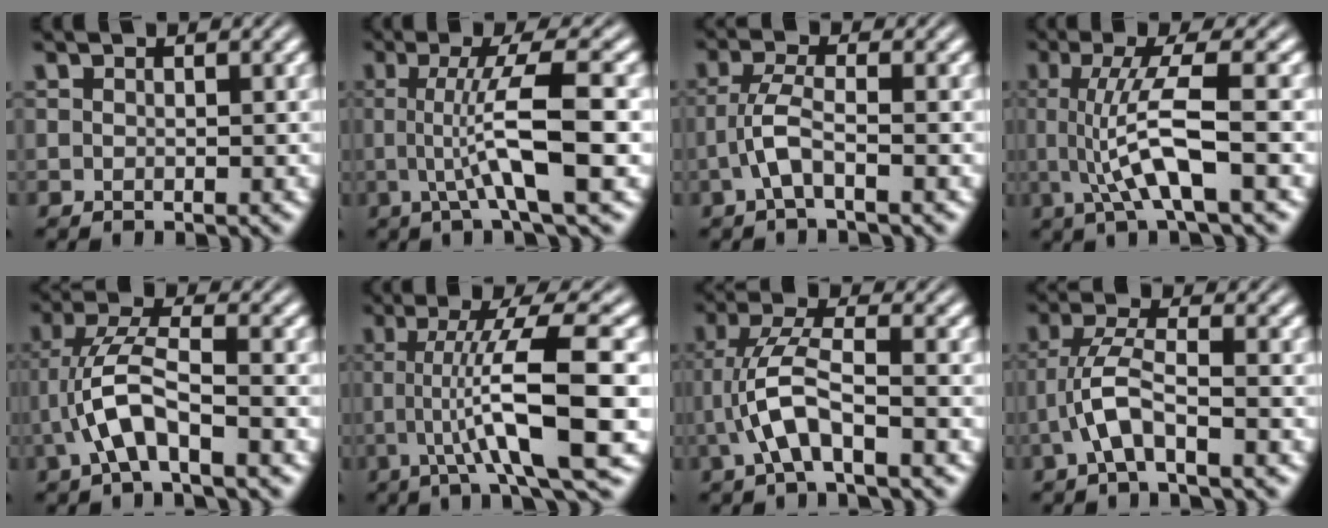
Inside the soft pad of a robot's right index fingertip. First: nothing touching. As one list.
[{"total": 5.7, "force": [0.1, -0.1, 5.7], "torque": [-0.095, -0.008, 0.006]}, {"total": 2.6, "force": [-1.0, 0.1, 2.4], "torque": [-0.050, -0.010, -0.011]}, {"total": 5.7, "force": [-0.3, 0.4, 5.6], "torque": [-0.104, -0.011, 0.002]}, {"total": 4.4, "force": [-0.3, 1.5, 4.2], "torque": [-0.087, -0.005, -0.001]}, {"total": 8.4, "force": [0.1, 0.8, 8.4], "torque": [-0.128, -0.007, 0.007]}, {"total": 4.2, "force": [-0.4, 1.1, 4.0], "torque": [-0.083, -0.006, -0.001]}, {"total": 3.4, "force": [-0.8, 0.7, 3.2], "torque": [-0.068, -0.009, -0.008]}]